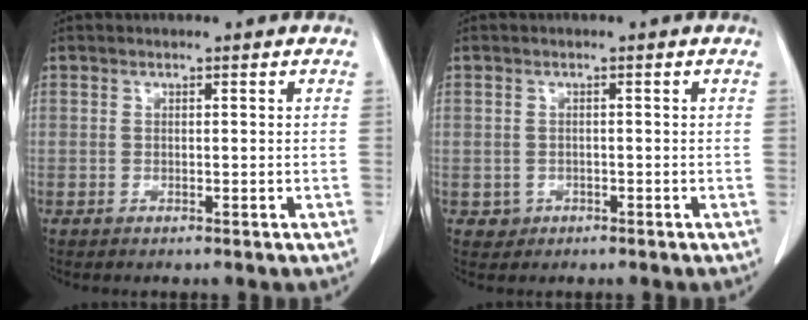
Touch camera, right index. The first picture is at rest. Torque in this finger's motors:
{"motor_torque": [-0.77, 0.55, -0.77, -0.16]}